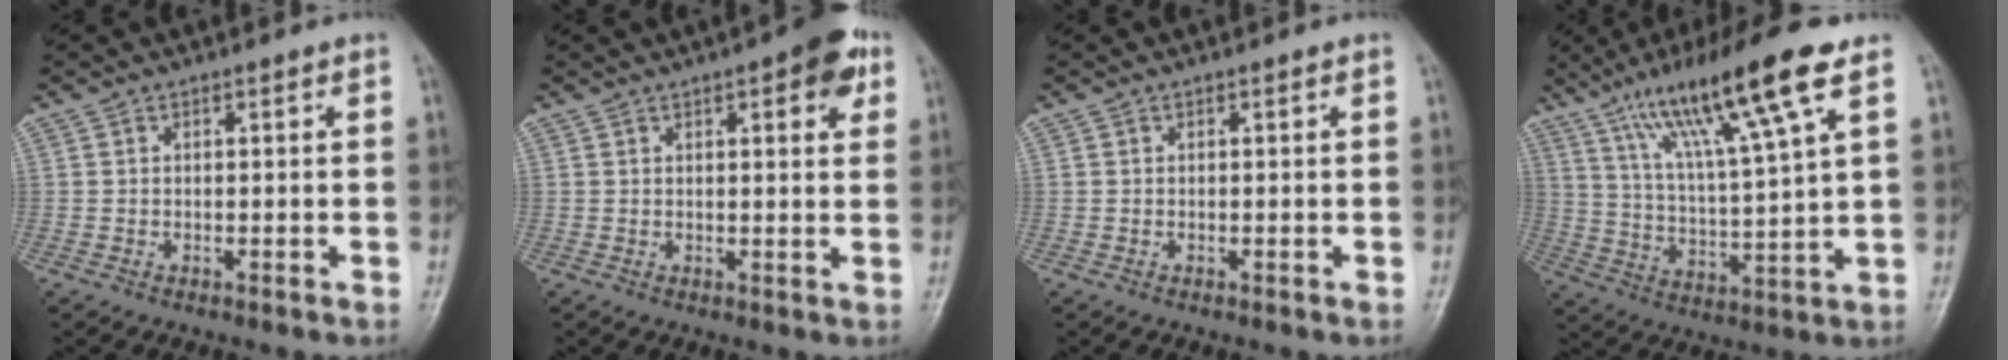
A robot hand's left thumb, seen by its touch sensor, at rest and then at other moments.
{"total": 7.0, "force": [3.4, 2.3, 5.7], "torque": [-0.055, -0.006, 0.035]}
{"total": 0.0}
{"total": 17.8, "force": [10.1, 2.0, 14.5], "torque": [-0.253, -0.028, 0.181]}